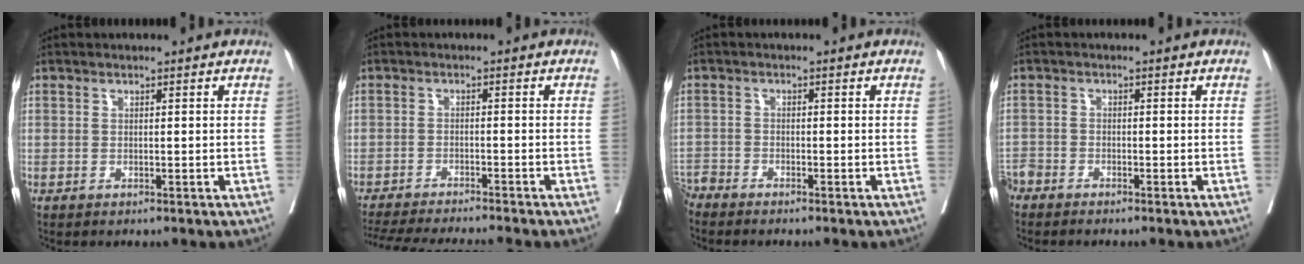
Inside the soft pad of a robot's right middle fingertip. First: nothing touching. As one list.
[{"total": 12.2, "force": [-11.1, -0.4, 5.0], "torque": [-0.062, -0.018, -0.167]}, {"total": 3.2, "force": [-3.2, -0.2, 0.2], "torque": [0.002, -0.011, -0.064]}, {"total": 3.5, "force": [-3.3, 0.7, 0.8], "torque": [-0.010, -0.007, -0.069]}]